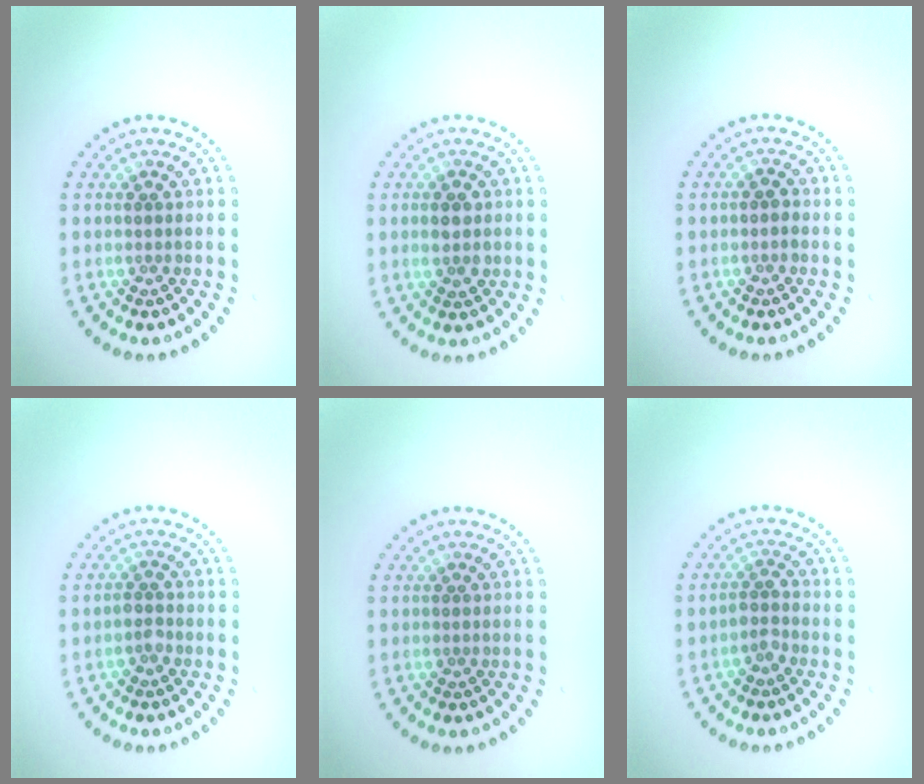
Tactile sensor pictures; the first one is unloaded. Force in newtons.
{"total": 1.9, "press": 1.9, "slide": 0.2}
{"total": 0.7, "press": 0.7, "slide": 0.0}
{"total": 1.0, "press": 1.0, "slide": 0.2}
{"total": 0.0}
{"total": 1.3, "press": 1.1, "slide": 0.8}